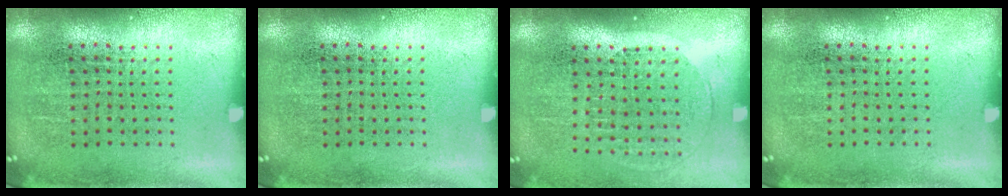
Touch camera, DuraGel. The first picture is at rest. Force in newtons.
{"total": 0.0}
{"total": 1.5, "press": 1.3, "slide": 0.7}
{"total": 0.0}